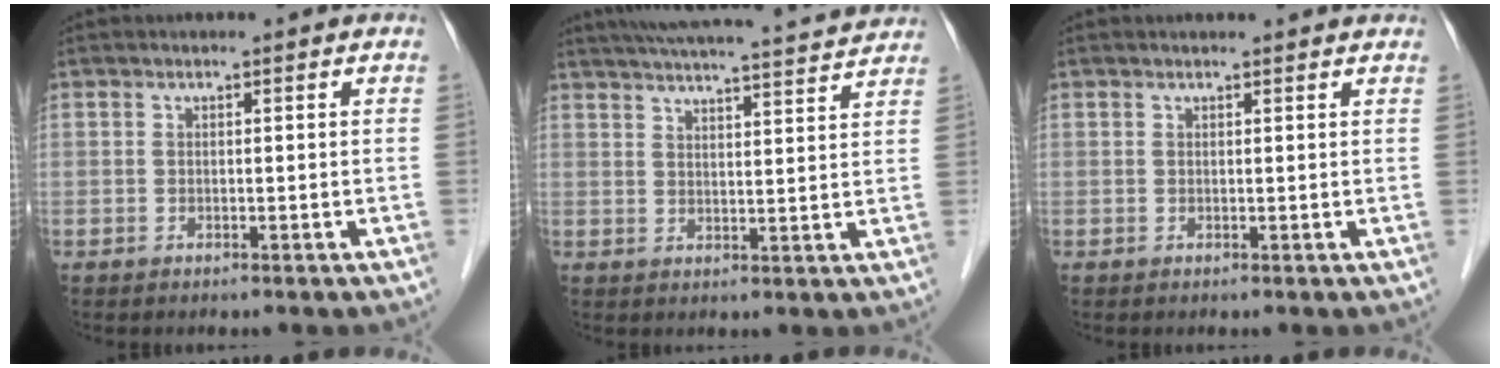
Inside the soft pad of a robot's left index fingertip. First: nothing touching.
{"total": 19.3, "force": [18.0, 1.1, 7.0], "torque": [-0.114, 0.015, 0.238]}
{"total": 3.4, "force": [3.3, 0.5, 0.9], "torque": [-0.014, 0.017, 0.032]}